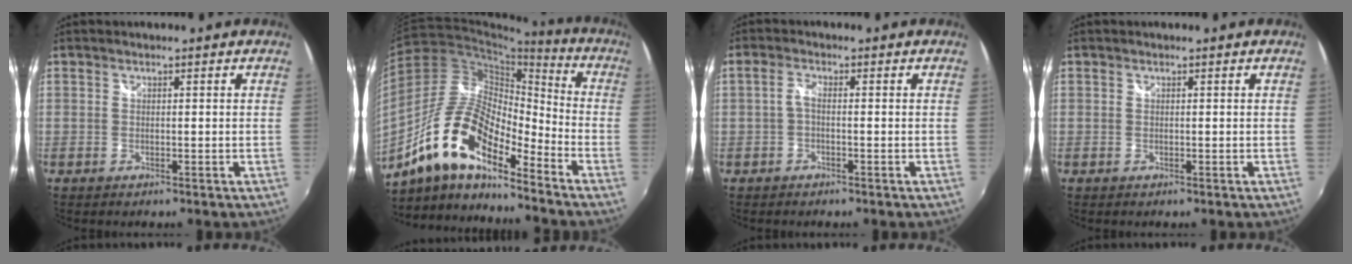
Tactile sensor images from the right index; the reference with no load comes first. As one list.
[{"total": 17.5, "force": [-11.4, 5.7, 12.0], "torque": [-0.226, 0.001, -0.229]}, {"total": 1.7, "force": [-0.6, 0.4, 1.5], "torque": [-0.034, 0.005, -0.014]}, {"total": 0.0}]